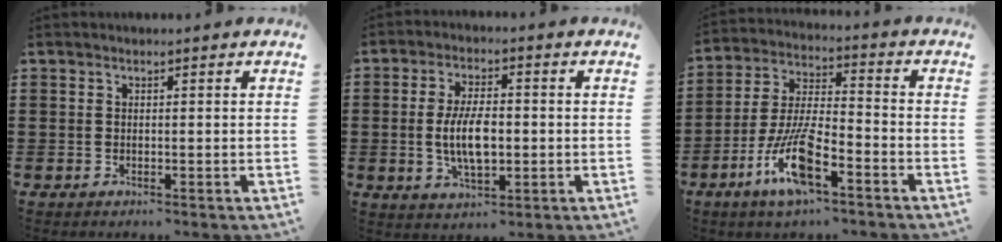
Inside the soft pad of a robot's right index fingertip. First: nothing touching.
{"total": 7.5, "force": [-0.7, 3.1, 6.8], "torque": [-0.134, -0.006, -0.018]}
{"total": 11.5, "force": [-6.4, 3.1, 9.0], "torque": [-0.196, -0.001, -0.122]}